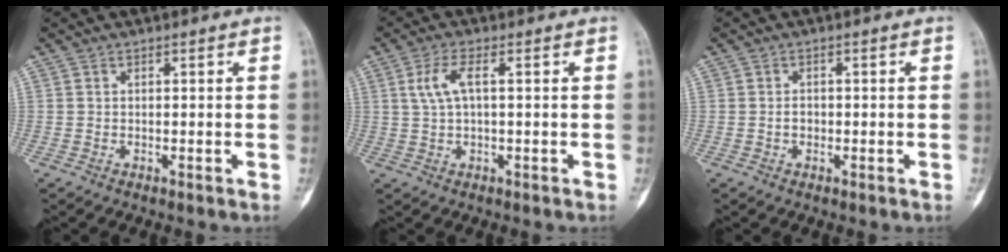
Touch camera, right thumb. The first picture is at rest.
{"total": 4.8, "force": [1.1, 1.6, 4.4], "torque": [-0.104, 0.013, 0.023]}
{"total": 1.5, "force": [-0.3, 1.1, 0.9], "torque": [-0.007, 0.005, -0.007]}